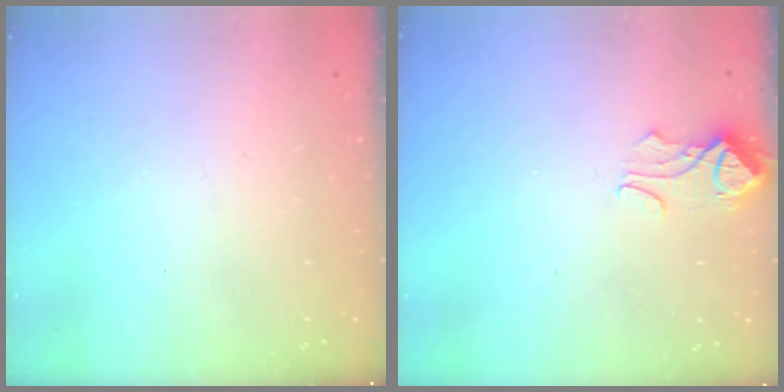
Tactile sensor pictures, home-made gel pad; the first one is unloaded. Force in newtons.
{"total": 2.4, "press": 2.3, "slide": 0.5}